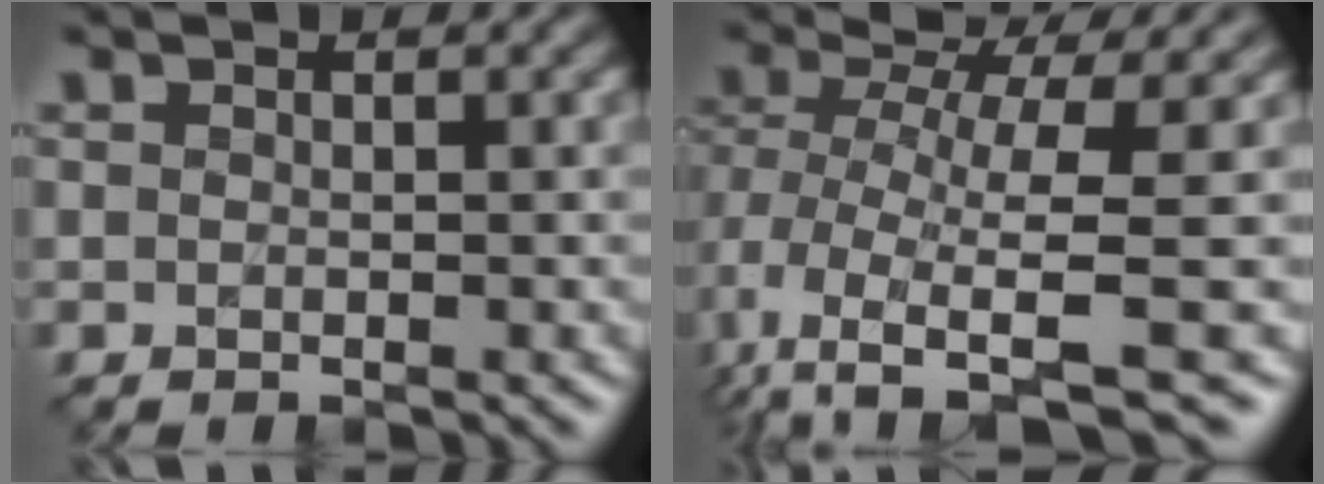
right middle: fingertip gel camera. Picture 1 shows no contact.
{"total": 7.4, "force": [-1.3, 3.0, 6.6], "torque": [-0.138, -0.018, -0.021]}